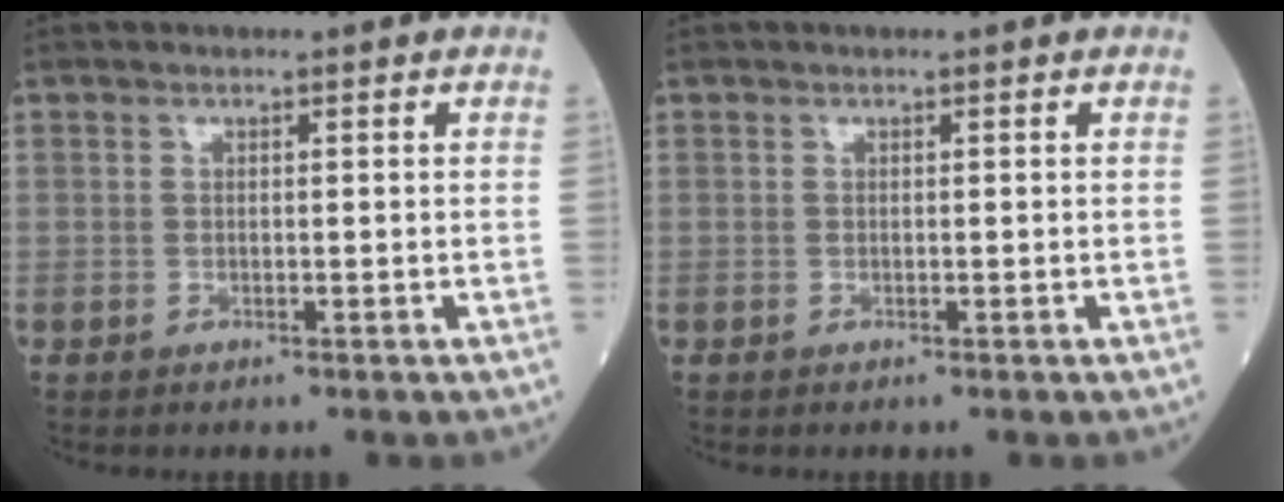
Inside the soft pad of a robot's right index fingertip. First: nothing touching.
{"total": 0.0}